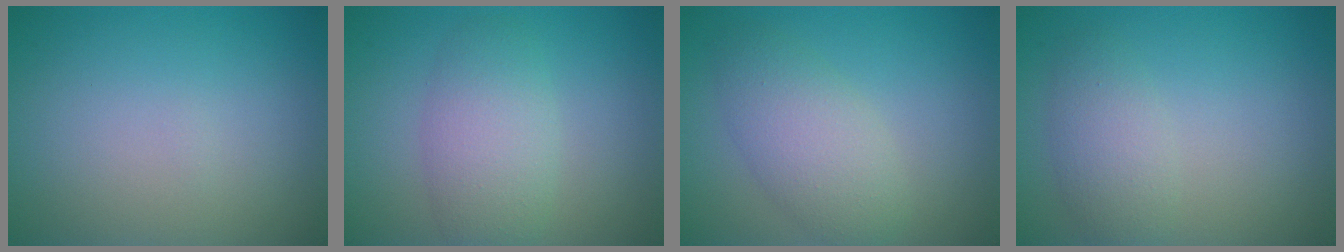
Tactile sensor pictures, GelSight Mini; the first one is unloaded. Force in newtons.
{"total": 4.0, "press": 4.0, "slide": 0.3}
{"total": 4.1, "press": 4.1, "slide": 0.2}
{"total": 2.6, "press": 2.6, "slide": 0.1}